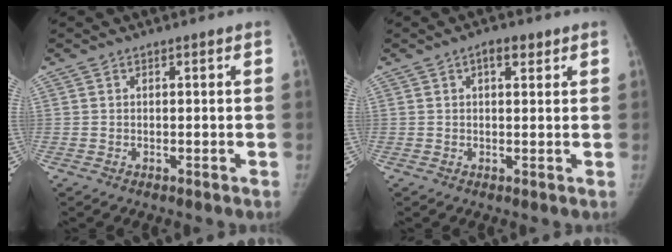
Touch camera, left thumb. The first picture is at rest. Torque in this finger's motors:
{"motor_torque": [0.14, -0.05, 0.80, -0.25, 0.09]}